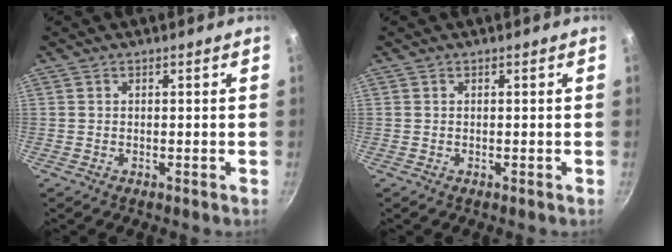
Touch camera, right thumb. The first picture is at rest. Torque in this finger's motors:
{"motor_torque": [-0.01, -0.01, 0.06, -0.03, 0.00]}